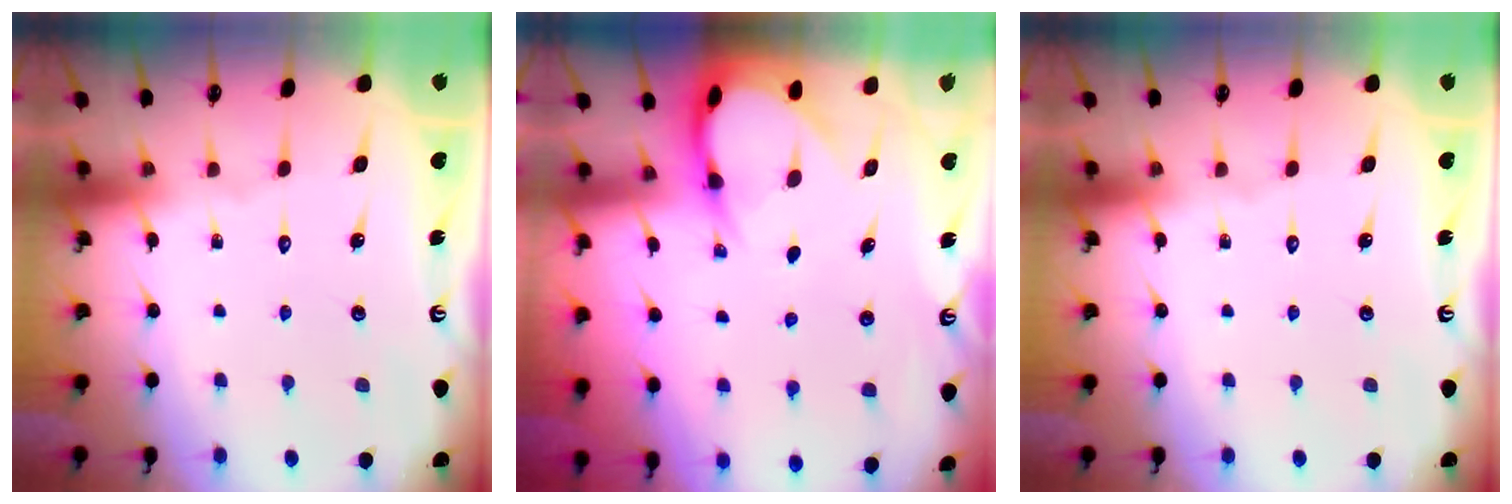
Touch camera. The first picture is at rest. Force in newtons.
{"total": 3.8, "press": 3.8, "slide": 0.3}
{"total": 0.0}